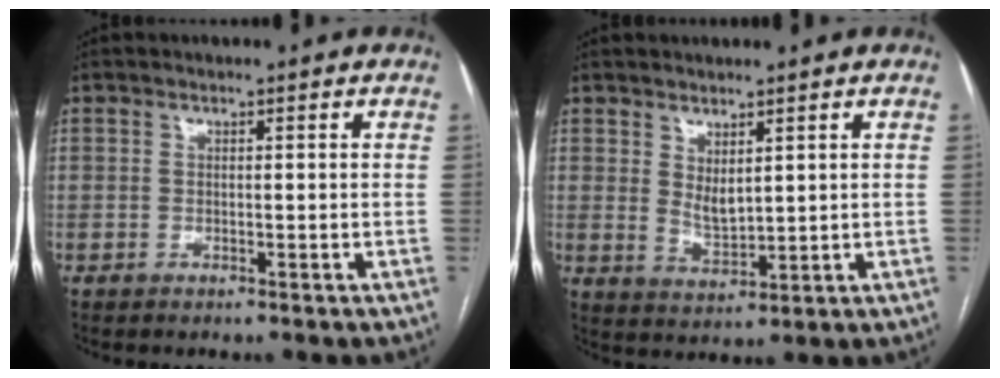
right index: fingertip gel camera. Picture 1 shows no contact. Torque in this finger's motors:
{"motor_torque": [0.55, 0.37, 0.08, 0.03]}